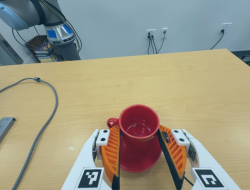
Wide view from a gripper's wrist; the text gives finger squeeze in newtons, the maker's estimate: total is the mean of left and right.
{"total": 2.7, "left": 2.1, "right": 3.2}